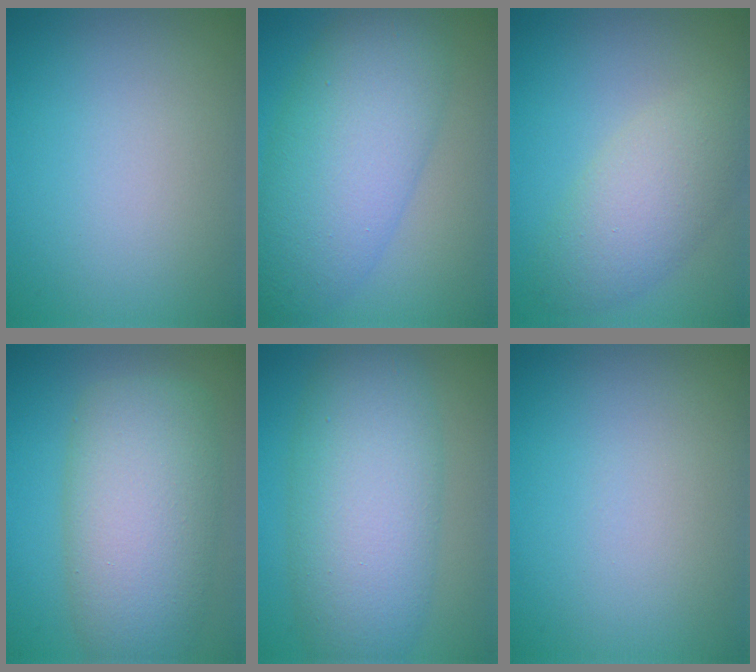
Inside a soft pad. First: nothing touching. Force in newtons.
{"total": 9.2, "press": 9.2, "slide": 0.1}
{"total": 4.8, "press": 4.8, "slide": 0.4}
{"total": 9.5, "press": 9.4, "slide": 0.4}
{"total": 9.3, "press": 9.3, "slide": 0.1}
{"total": 0.0}